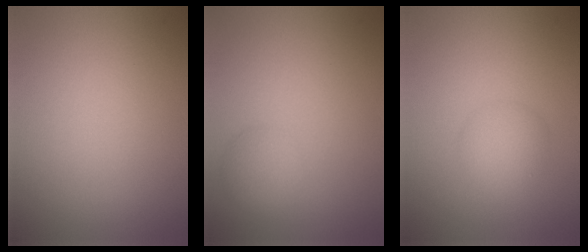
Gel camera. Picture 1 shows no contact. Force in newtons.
{"total": 1.9, "press": 1.9, "slide": 0.1}
{"total": 2.7, "press": 2.7, "slide": 0.1}